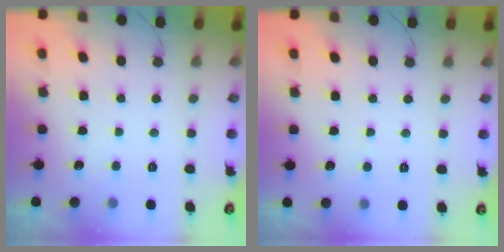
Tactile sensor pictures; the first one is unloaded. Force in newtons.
{"total": 2.8, "press": 2.8, "slide": 0.3}